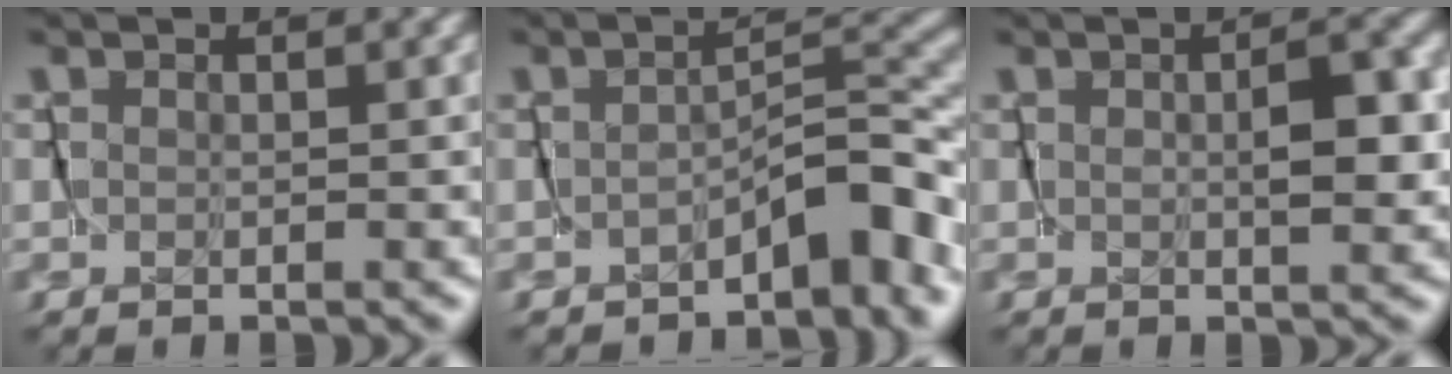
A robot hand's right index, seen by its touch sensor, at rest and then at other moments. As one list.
[{"total": 3.2, "force": [-2.9, 0.5, 1.3], "torque": [-0.005, 0.006, -0.047]}, {"total": 2.5, "force": [0.1, 1.1, 2.2], "torque": [-0.028, 0.001, 0.001]}]